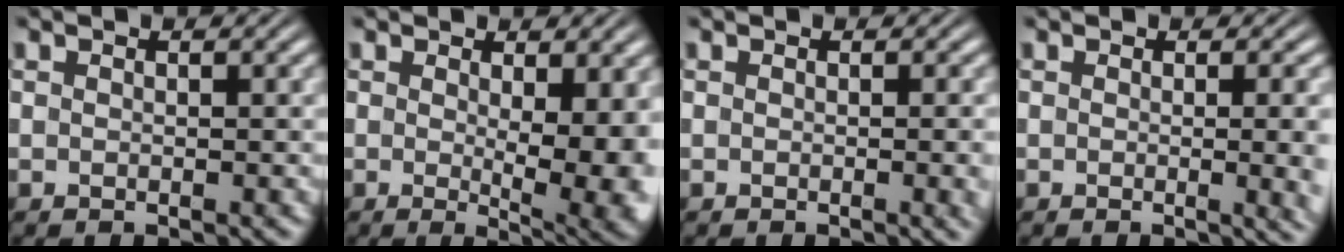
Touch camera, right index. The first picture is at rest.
{"total": 5.8, "force": [-0.3, 1.9, 5.5], "torque": [-0.070, -0.025, 0.001]}
{"total": 1.1, "force": [-0.1, -0.1, 1.1], "torque": [-0.009, 0.002, -0.004]}
{"total": 3.2, "force": [-0.1, 0.4, 3.2], "torque": [-0.023, 0.004, -0.007]}